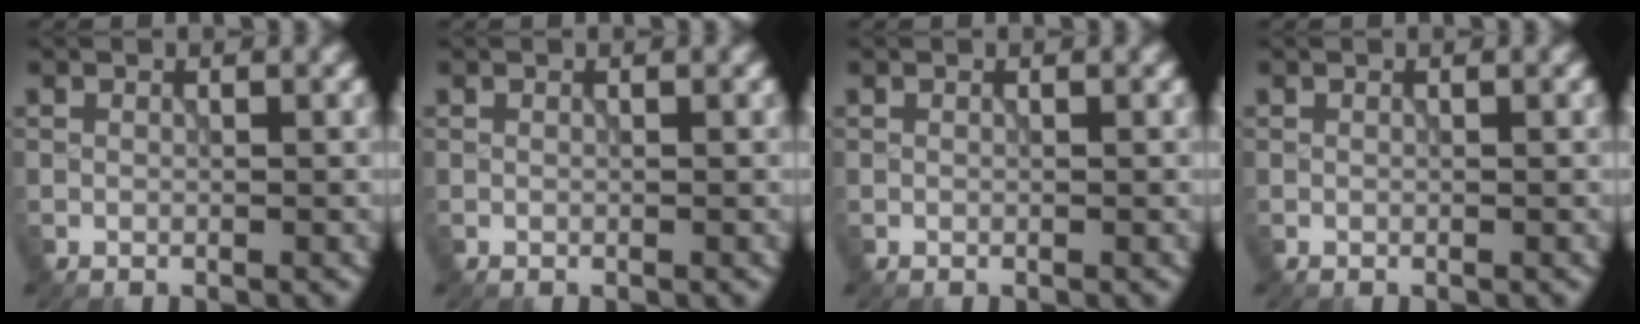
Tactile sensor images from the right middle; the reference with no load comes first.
{"total": 0.0}
{"total": 0.0}
{"total": 0.0}